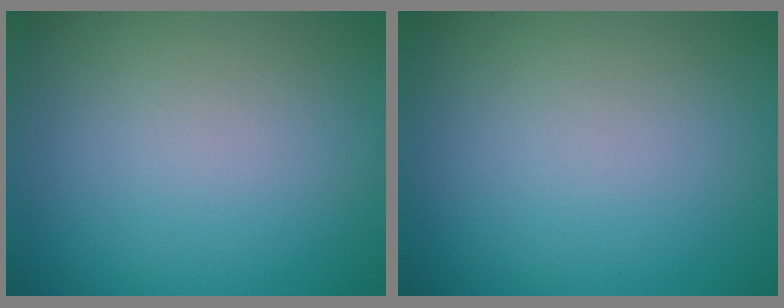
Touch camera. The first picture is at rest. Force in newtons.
{"total": 0.0}